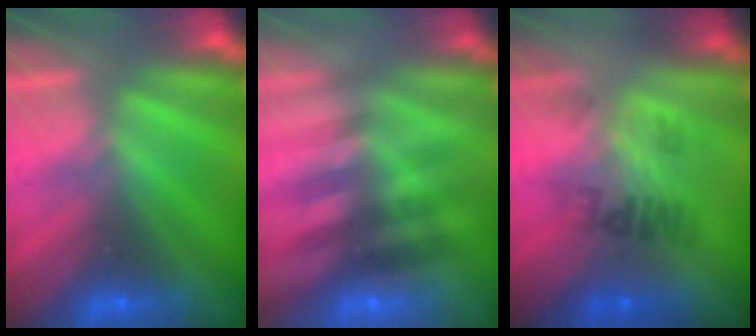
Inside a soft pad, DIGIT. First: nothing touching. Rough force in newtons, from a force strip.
{"total": 2.4}
{"total": 2.3}